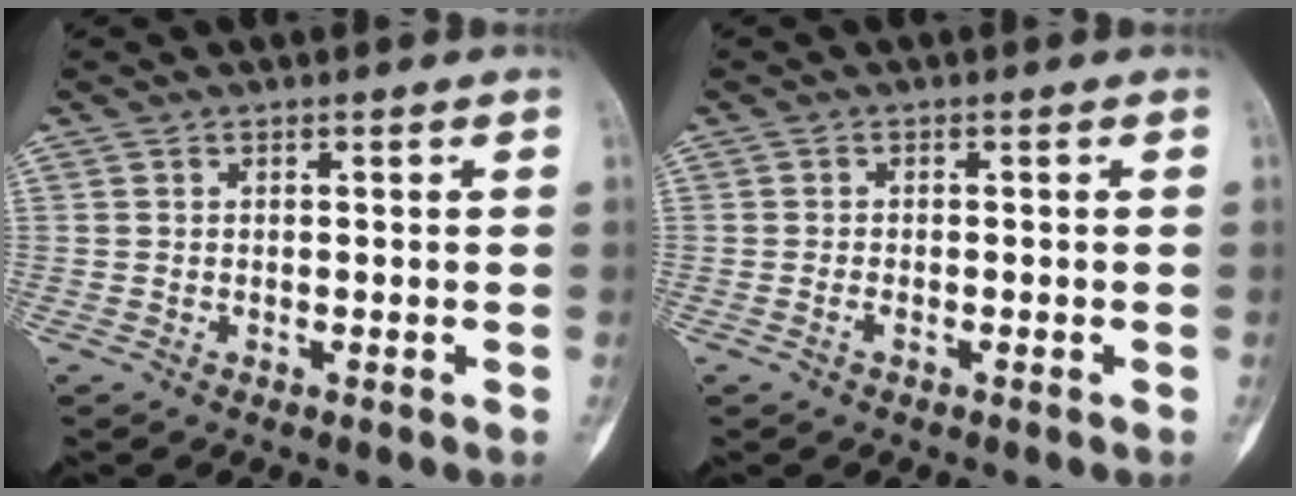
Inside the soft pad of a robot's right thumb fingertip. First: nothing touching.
{"total": 1.0, "force": [-0.6, 0.3, 0.7], "torque": [-0.020, 0.002, -0.013]}